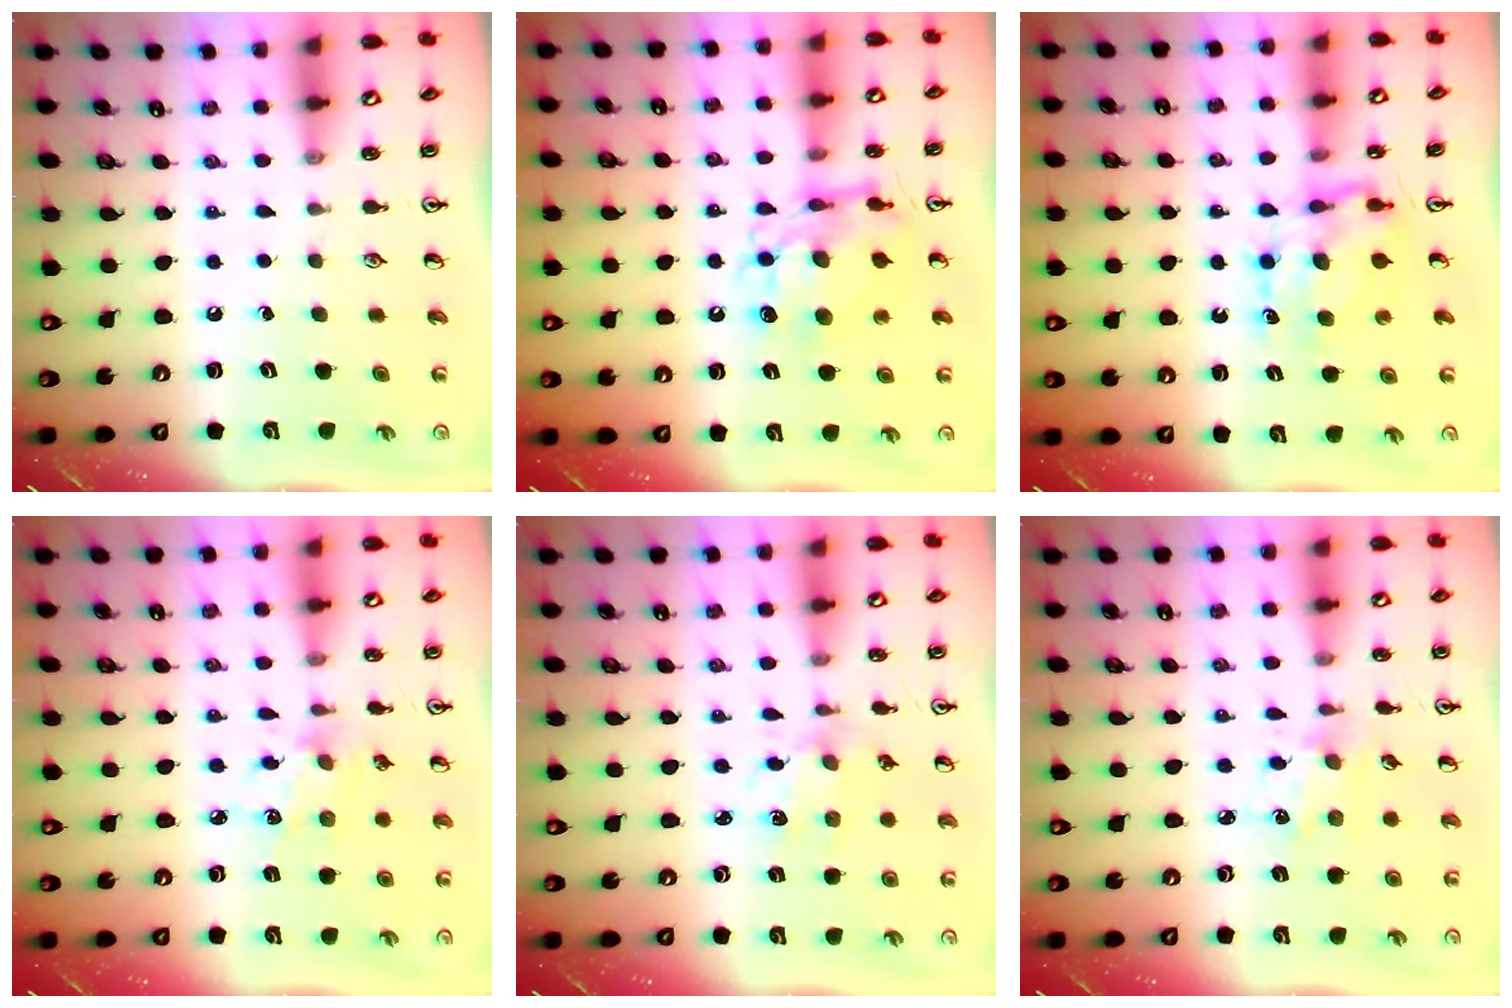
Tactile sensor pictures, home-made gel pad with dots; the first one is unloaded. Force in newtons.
{"total": 10.2, "press": 10.2, "slide": 1.0}
{"total": 6.7, "press": 6.7, "slide": 0.7}
{"total": 6.1, "press": 6.1, "slide": 0.3}
{"total": 2.6, "press": 2.6, "slide": 0.4}
{"total": 2.0, "press": 2.0, "slide": 0.4}